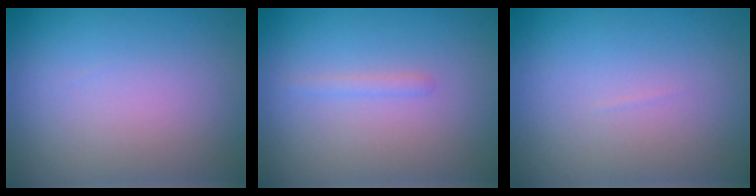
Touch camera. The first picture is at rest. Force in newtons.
{"total": 0.7, "press": 0.7, "slide": 0.1}
{"total": 0.0}